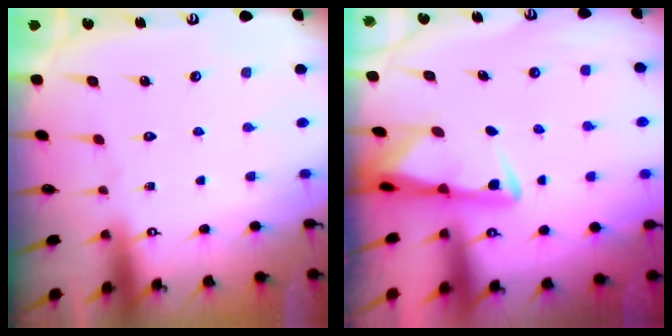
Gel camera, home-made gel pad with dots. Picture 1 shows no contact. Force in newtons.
{"total": 2.7, "press": 2.6, "slide": 0.5}